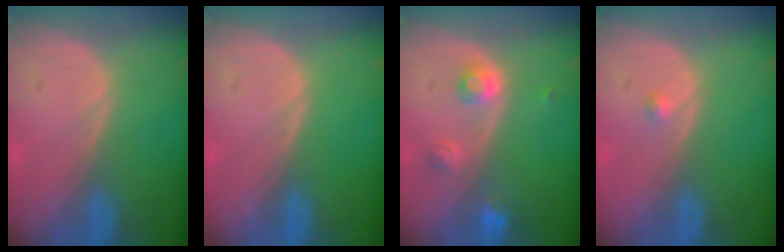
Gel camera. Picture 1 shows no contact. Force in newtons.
{"total": 0.0}
{"total": 3.3, "press": 3.2, "slide": 1.0}
{"total": 0.8, "press": 0.6, "slide": 0.4}